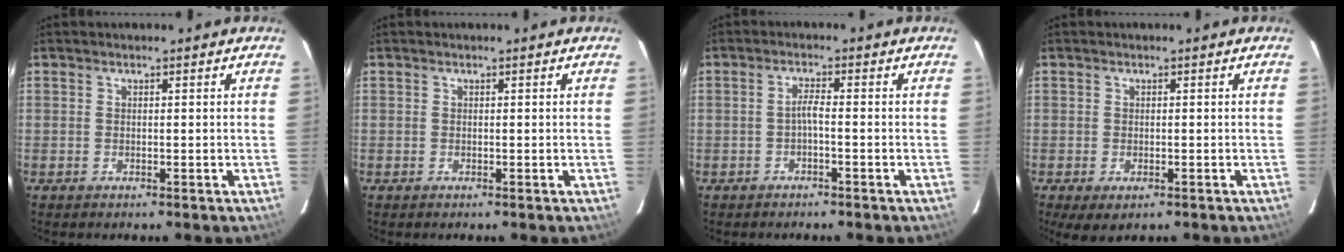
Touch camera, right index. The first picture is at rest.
{"total": 0.0}
{"total": 1.8, "force": [-1.0, 0.0, 1.5], "torque": [-0.030, 0.005, -0.018]}
{"total": 3.6, "force": [-1.7, 1.9, 2.6], "torque": [-0.047, -0.018, -0.022]}